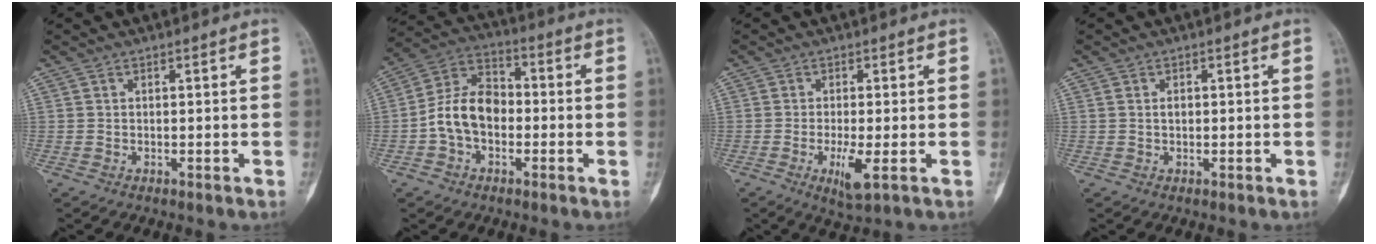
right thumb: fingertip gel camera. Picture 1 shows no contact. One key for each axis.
{"total": 10.9, "fx": -1.9, "fy": 7.6, "fz": 7.6, "tx": -0.128, "ty": 0.038, "tz": -0.047}
{"total": 4.9, "fx": -1.5, "fy": 1.1, "fz": 4.6, "tx": -0.091, "ty": -0.013, "tz": -0.024}
{"total": 0.9, "fx": 0.1, "fy": 0.6, "fz": 0.6, "tx": -0.010, "ty": -0.001, "tz": 0.002}